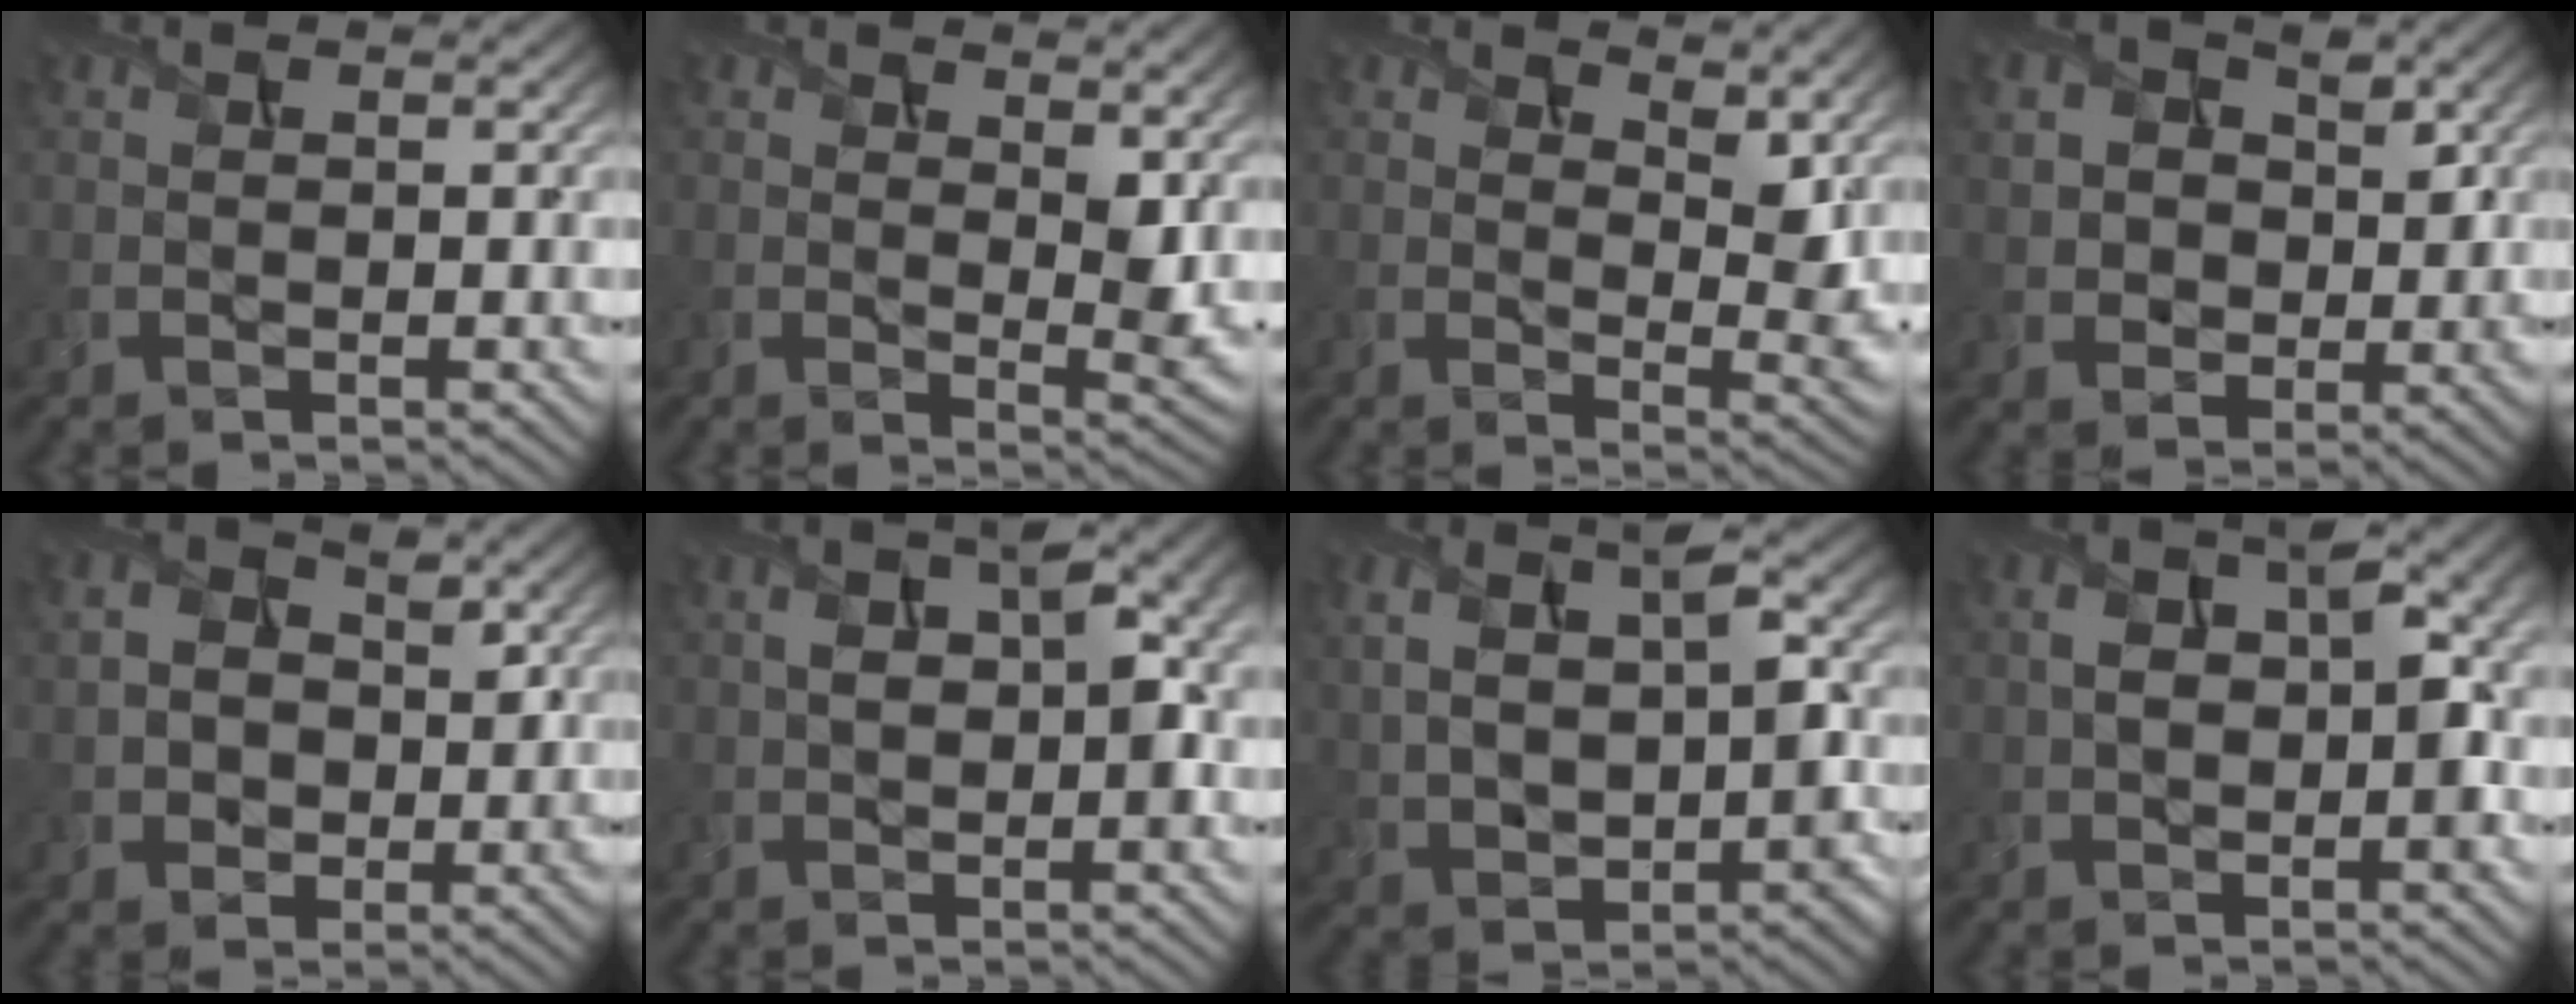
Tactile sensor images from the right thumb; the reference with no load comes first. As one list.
[{"total": 5.6, "force": [2.6, 2.7, 4.2], "torque": [-0.069, -0.010, 0.043]}, {"total": 7.4, "force": [4.9, 3.2, 4.5], "torque": [-0.078, -0.010, 0.076]}, {"total": 5.2, "force": [1.5, 4.4, 2.1], "torque": [-0.070, 0.001, 0.024]}, {"total": 5.2, "force": [0.4, 4.6, 2.4], "torque": [-0.046, 0.008, -0.007]}, {"total": 5.8, "force": [0.7, 2.9, 4.9], "torque": [-0.077, 0.007, 0.011]}, {"total": 10.2, "force": [0.5, 5.9, 8.3], "torque": [-0.154, -0.002, 0.012]}, {"total": 6.3, "force": [0.3, 3.5, 5.2], "torque": [-0.085, 0.003, 0.004]}]